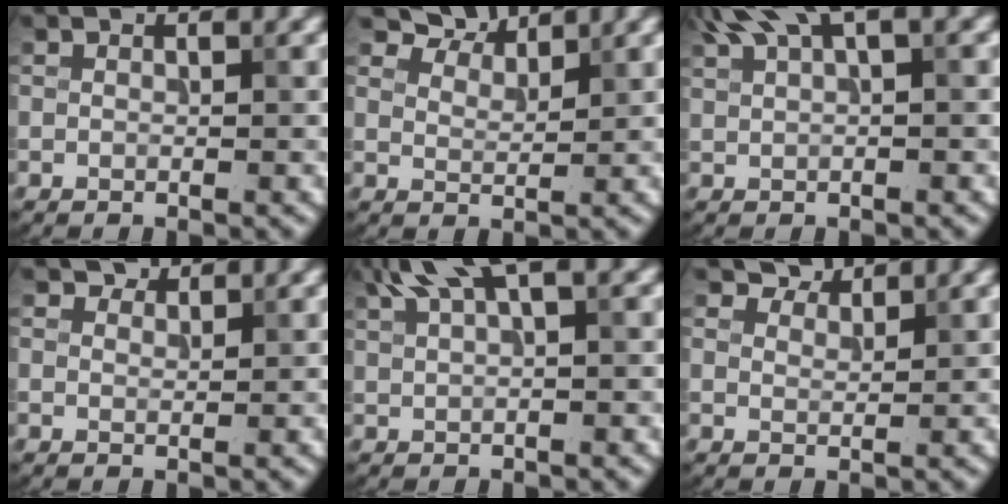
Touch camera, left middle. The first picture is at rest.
{"total": 4.0, "force": [3.7, 1.0, 1.0], "torque": [-0.029, 0.005, 0.067]}
{"total": 5.5, "force": [3.6, 1.4, 3.9], "torque": [-0.073, 0.020, 0.066]}
{"total": 1.3, "force": [1.2, 0.4, 0.1], "torque": [-0.006, -0.002, 0.018]}
{"total": 5.1, "force": [3.2, 1.3, 3.8], "torque": [-0.073, 0.018, 0.059]}
{"total": 2.2, "force": [2.1, 0.6, 0.3], "torque": [-0.010, 0.001, 0.032]}